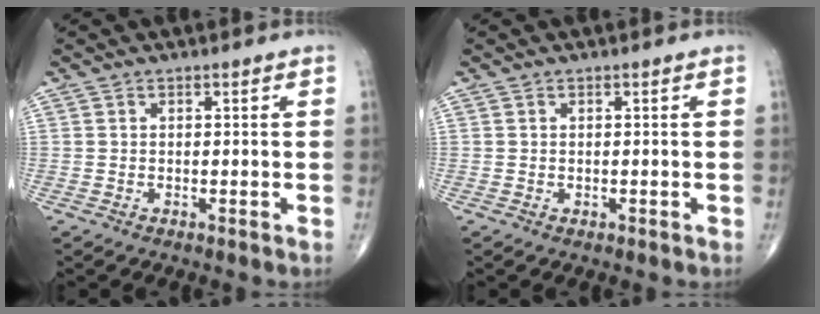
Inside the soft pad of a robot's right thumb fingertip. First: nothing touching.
{"total": 0.0}